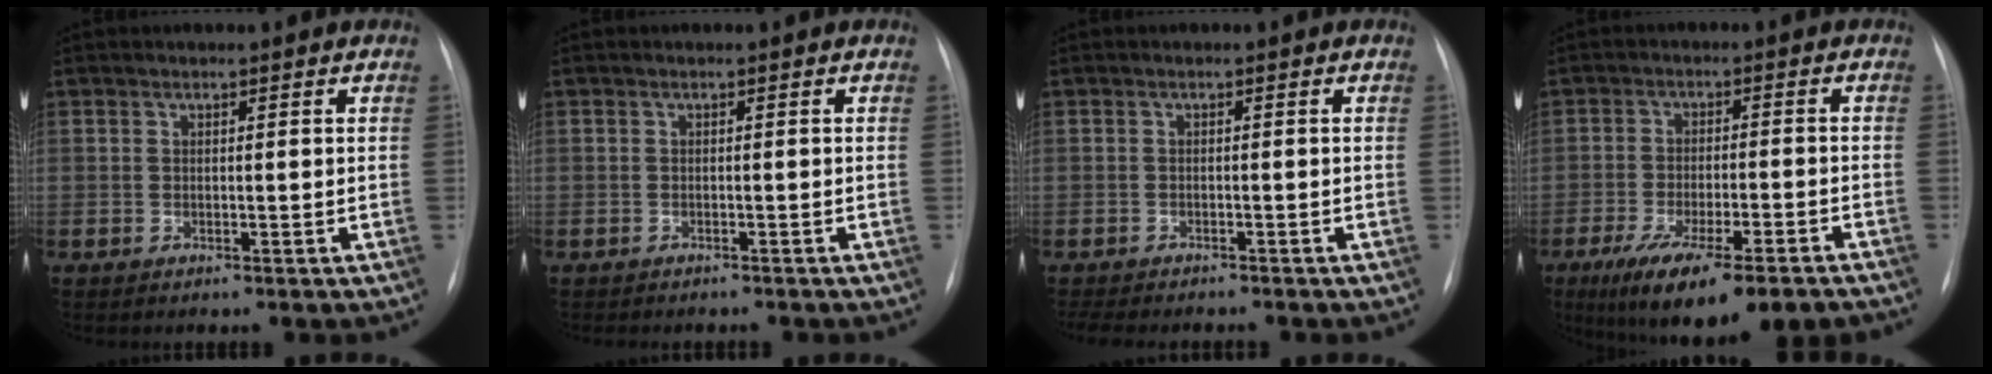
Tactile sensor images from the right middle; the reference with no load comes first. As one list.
[{"total": 2.3, "force": [-1.9, 0.9, 0.8], "torque": [-0.015, -0.004, -0.019]}, {"total": 7.4, "force": [-6.4, 1.9, 3.2], "torque": [-0.046, -0.005, -0.084]}, {"total": 15.6, "force": [-11.1, 3.4, 10.5], "torque": [-0.148, -0.020, -0.167]}]